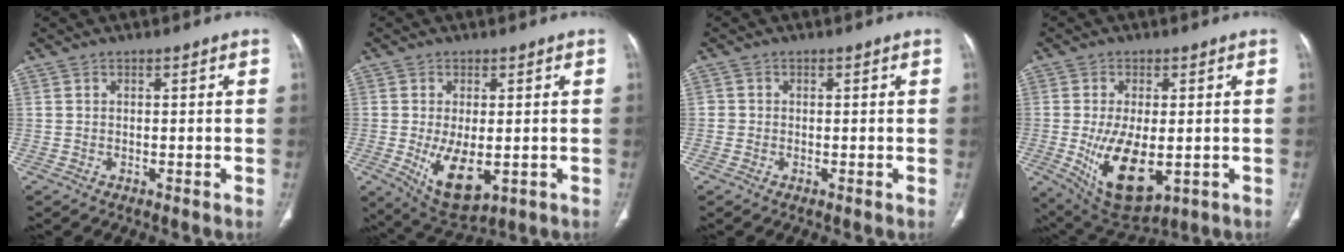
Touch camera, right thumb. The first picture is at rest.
{"total": 9.4, "force": [-1.9, 4.7, 7.9], "torque": [-0.128, -0.020, -0.012]}
{"total": 1.0, "force": [-0.2, 1.0, 0.1], "torque": [0.005, 0.005, -0.005]}
{"total": 13.2, "force": [-2.5, 6.6, 11.2], "torque": [-0.189, -0.019, -0.018]}